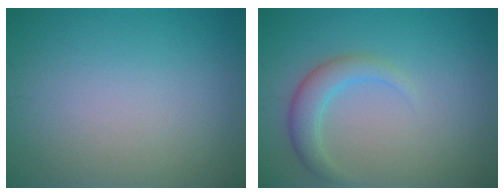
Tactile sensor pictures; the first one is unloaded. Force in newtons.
{"total": 2.8, "press": 2.8, "slide": 0.2}